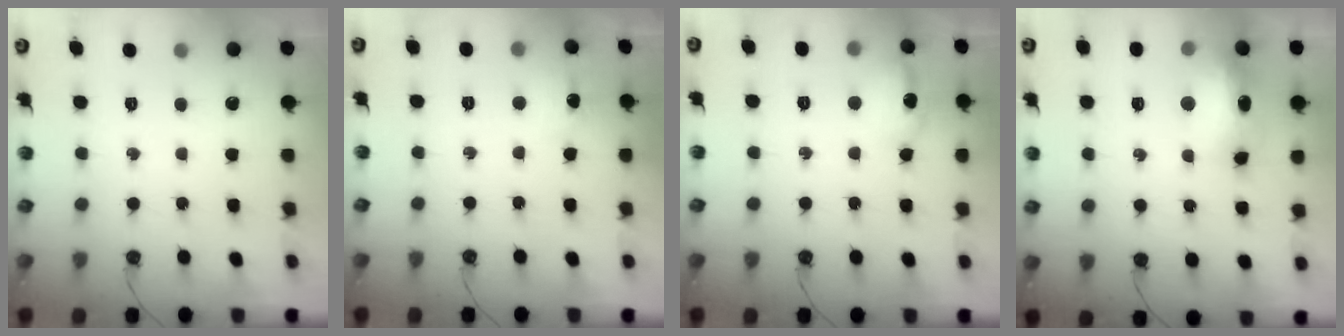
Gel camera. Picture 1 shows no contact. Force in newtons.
{"total": 6.5, "press": 6.4, "slide": 0.6}
{"total": 12.1, "press": 12.1, "slide": 0.9}
{"total": 14.4, "press": 14.3, "slide": 1.3}